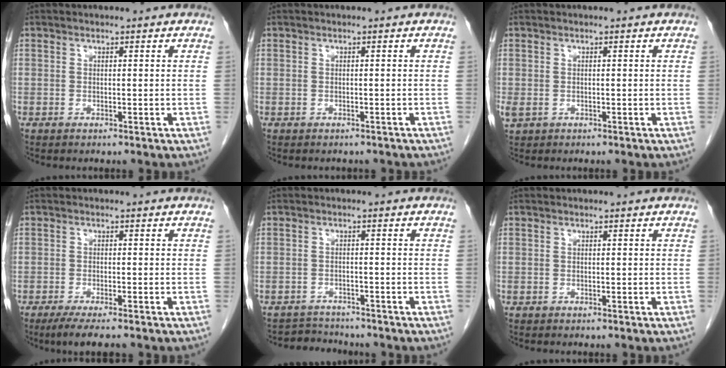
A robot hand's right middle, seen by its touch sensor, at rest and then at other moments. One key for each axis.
{"total": 2.8, "fx": -2.4, "fy": 1.1, "fz": 0.9, "tx": -0.020, "ty": -0.003, "tz": -0.024}
{"total": 1.2, "fx": -0.2, "fy": 0.9, "fz": 0.8, "tx": -0.023, "ty": -0.001, "tz": 0.002}
{"total": 4.6, "fx": -3.5, "fy": 0.4, "fz": 3.0, "tx": -0.050, "ty": -0.012, "tz": -0.055}
{"total": 3.5, "fx": -3.3, "fy": 0.7, "fz": -0.8, "tx": 0.011, "ty": -0.007, "tz": -0.053}
{"total": 0.0}